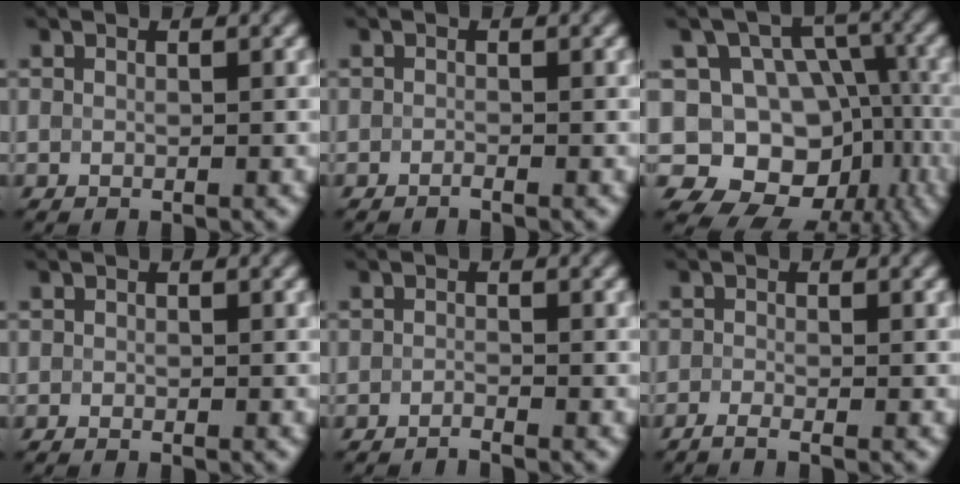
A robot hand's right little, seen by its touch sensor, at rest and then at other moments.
{"total": 1.3, "force": [-1.1, -0.5, -0.6], "torque": [0.006, -0.006, -0.013]}
{"total": 11.3, "force": [-5.1, 8.8, 5.0], "torque": [-0.055, 0.019, -0.070]}
{"total": 0.8, "force": [-0.8, -0.2, -0.1], "torque": [0.005, -0.009, -0.001]}
{"total": 1.7, "force": [-1.5, -0.4, -0.6], "torque": [0.011, -0.005, -0.025]}
{"total": 1.9, "force": [-1.8, -0.2, 0.3], "torque": [-0.004, -0.009, -0.035]}